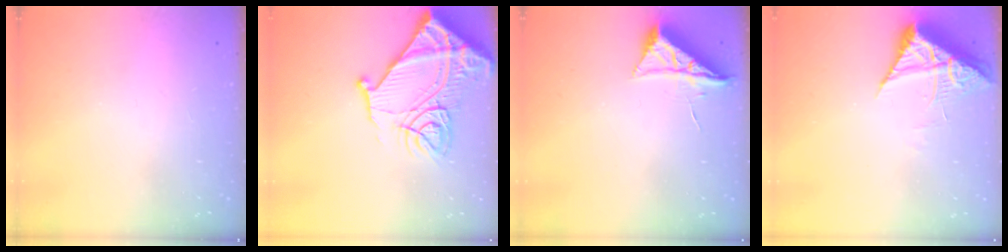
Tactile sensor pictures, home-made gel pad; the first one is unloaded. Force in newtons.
{"total": 19.6, "press": 19.5, "slide": 2.0}
{"total": 6.1, "press": 6.1, "slide": 0.7}
{"total": 7.5, "press": 7.5, "slide": 0.8}